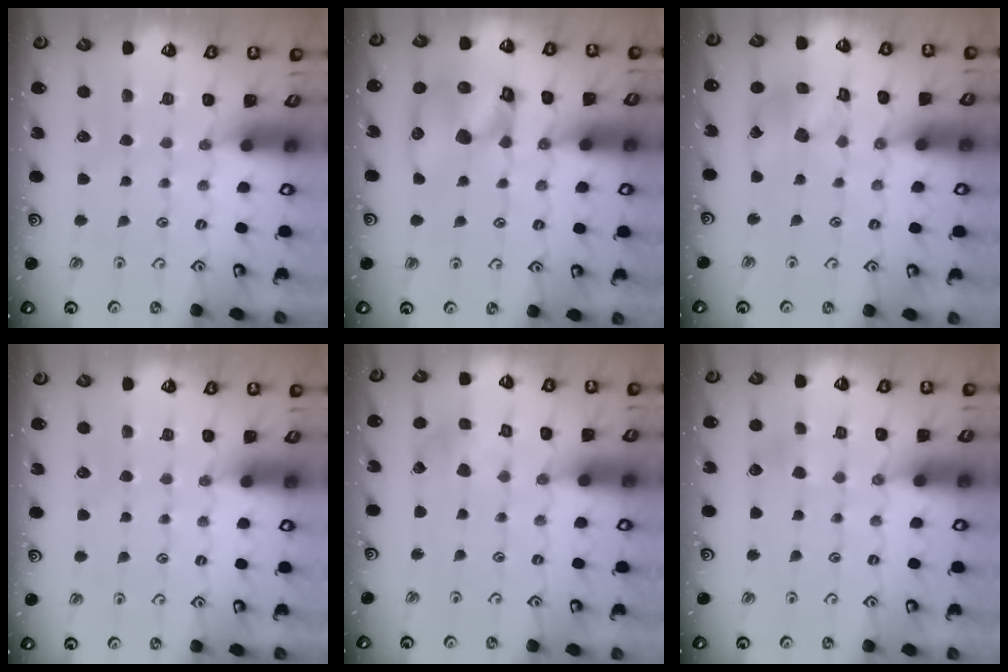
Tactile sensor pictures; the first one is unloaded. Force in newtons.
{"total": 14.0, "press": 13.8, "slide": 2.1}
{"total": 10.8, "press": 10.7, "slide": 1.3}
{"total": 0.0}
{"total": 2.8, "press": 2.8, "slide": 0.1}
{"total": 2.1, "press": 2.1, "slide": 0.3}